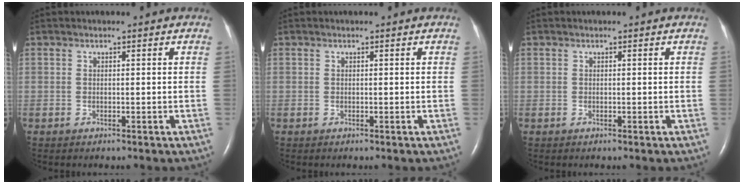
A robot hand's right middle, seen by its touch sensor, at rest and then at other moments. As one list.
[{"total": 0.0}, {"total": 0.0}]